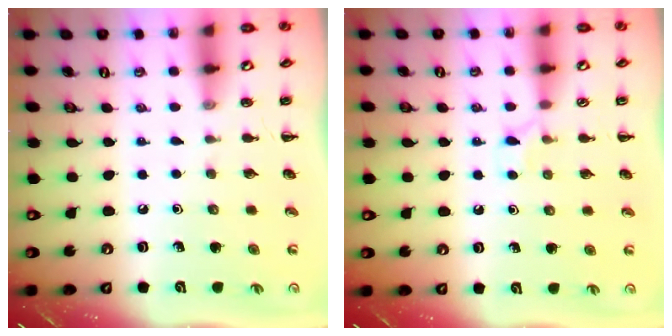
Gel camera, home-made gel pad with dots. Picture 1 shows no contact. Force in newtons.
{"total": 4.5, "press": 4.2, "slide": 1.5}